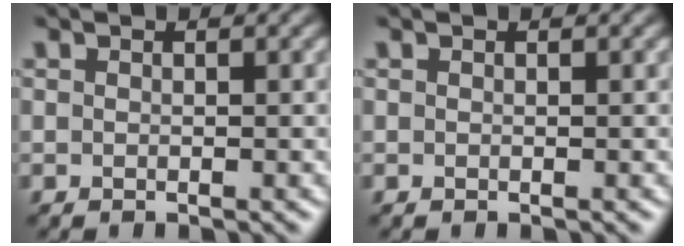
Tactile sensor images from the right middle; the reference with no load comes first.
{"total": 0.0}